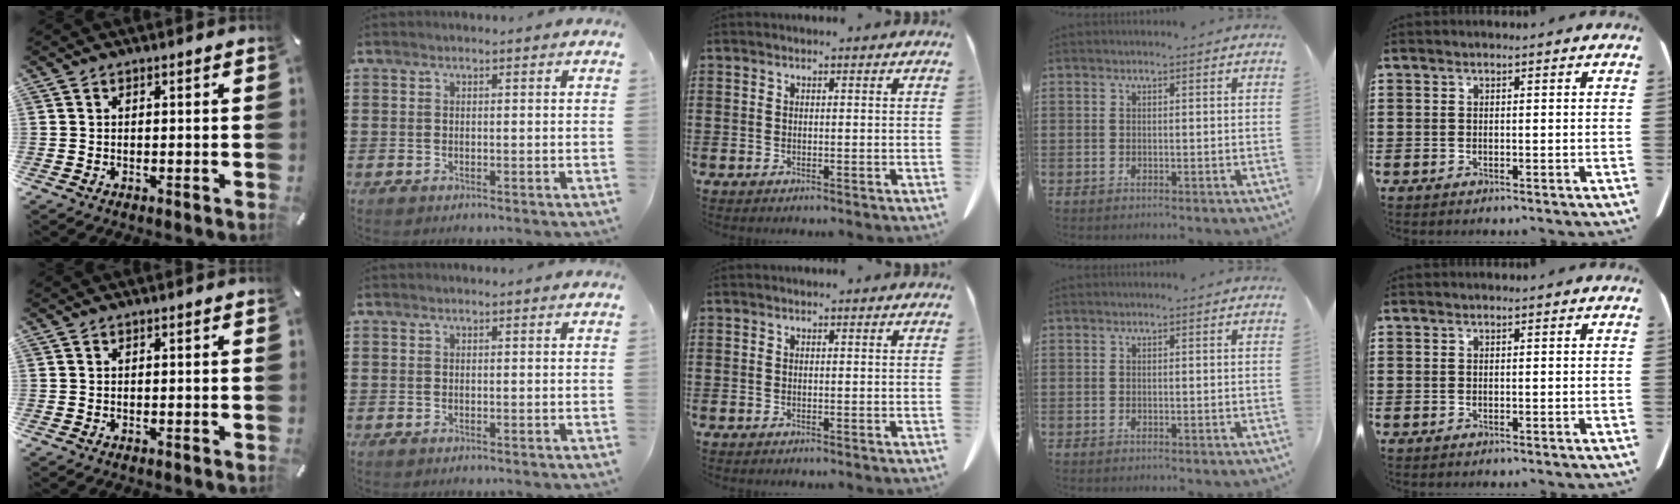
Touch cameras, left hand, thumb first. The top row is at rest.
{}